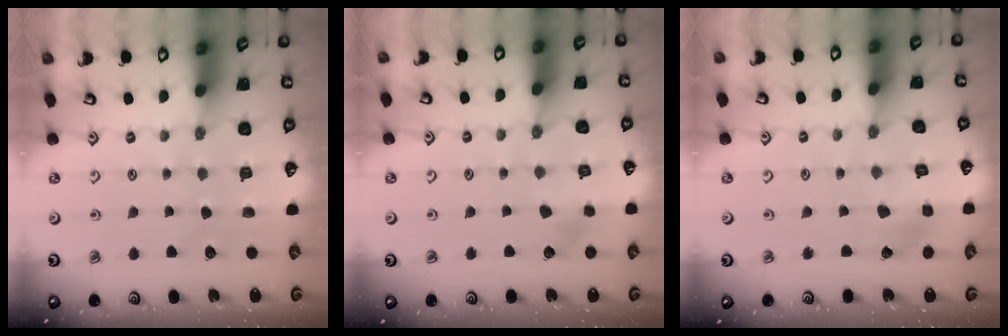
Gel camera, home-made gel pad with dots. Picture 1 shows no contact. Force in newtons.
{"total": 4.7, "press": 4.7, "slide": 0.4}
{"total": 2.3, "press": 2.3, "slide": 0.1}